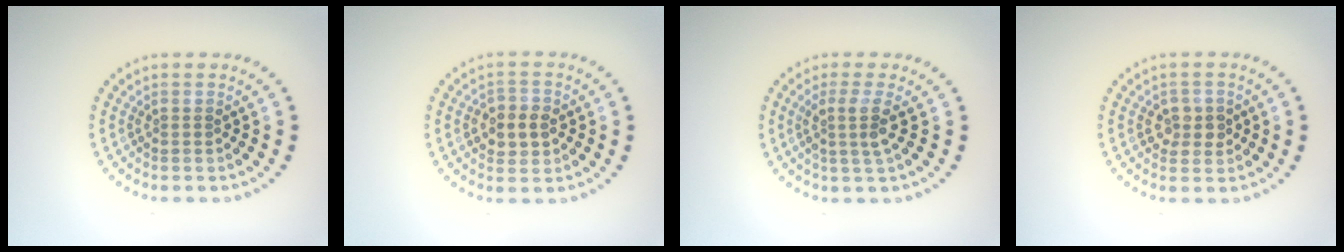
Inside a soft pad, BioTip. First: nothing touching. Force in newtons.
{"total": 2.9, "press": 2.8, "slide": 0.3}
{"total": 2.5, "press": 1.9, "slide": 1.6}
{"total": 2.3, "press": 2.3, "slide": 0.6}